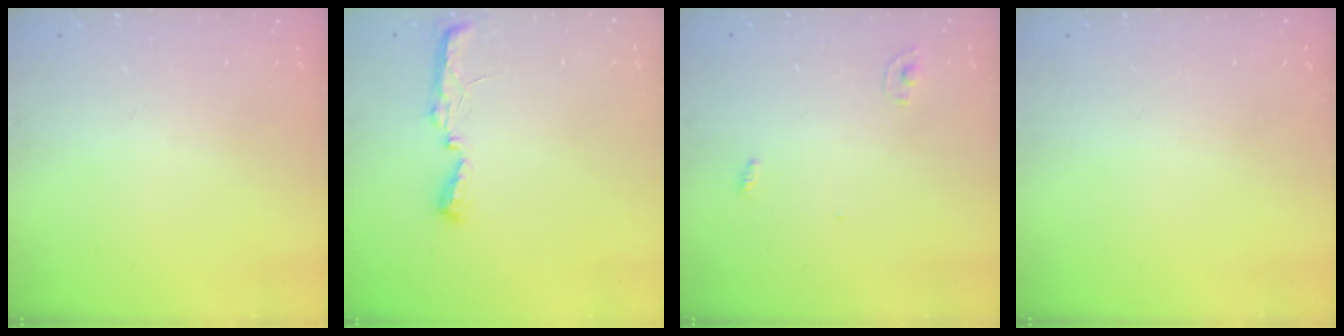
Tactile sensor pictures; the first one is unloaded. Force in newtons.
{"total": 5.4, "press": 5.3, "slide": 0.7}
{"total": 2.8, "press": 2.8, "slide": 0.1}
{"total": 0.0}